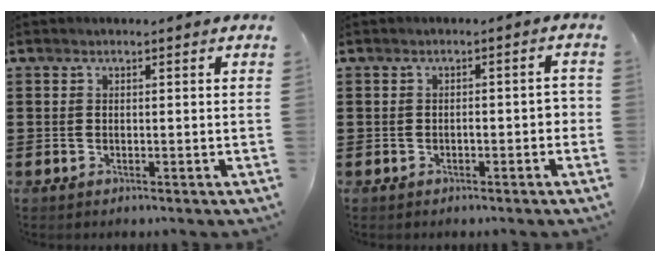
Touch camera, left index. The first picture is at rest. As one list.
[{"total": 1.7, "force": [-0.6, 0.5, 1.4], "torque": [-0.027, 0.002, -0.013]}]